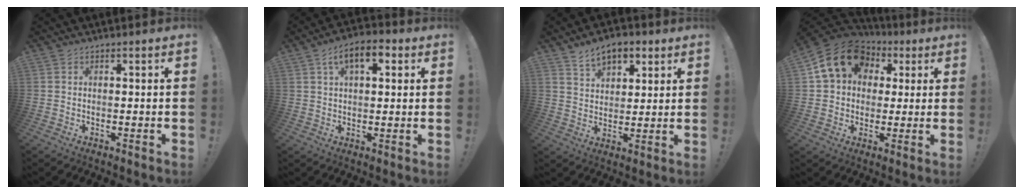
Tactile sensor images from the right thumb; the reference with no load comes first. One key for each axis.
{"total": 8.5, "fx": 3.3, "fy": 4.1, "fz": 6.6, "tx": -0.098, "ty": -0.001, "tz": 0.056}
{"total": 8.9, "fx": 5.5, "fy": 5.4, "fz": 4.4, "tx": -0.063, "ty": -0.023, "tz": 0.104}
{"total": 15.1, "fx": 5.6, "fy": 11.7, "fz": 7.8, "tx": -0.112, "ty": -0.014, "tz": 0.104}